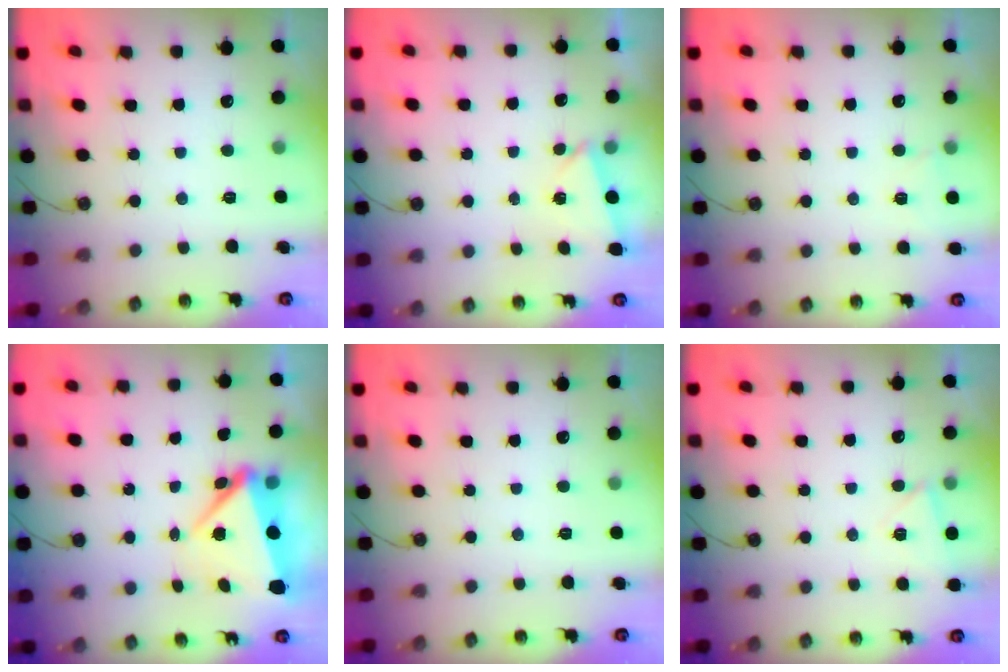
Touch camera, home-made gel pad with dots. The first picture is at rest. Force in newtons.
{"total": 1.6, "press": 0.9, "slide": 1.2}
{"total": 3.3, "press": 2.9, "slide": 1.6}
{"total": 6.0, "press": 6.0, "slide": 0.6}
{"total": 0.0}
{"total": 5.3, "press": 4.7, "slide": 2.3}